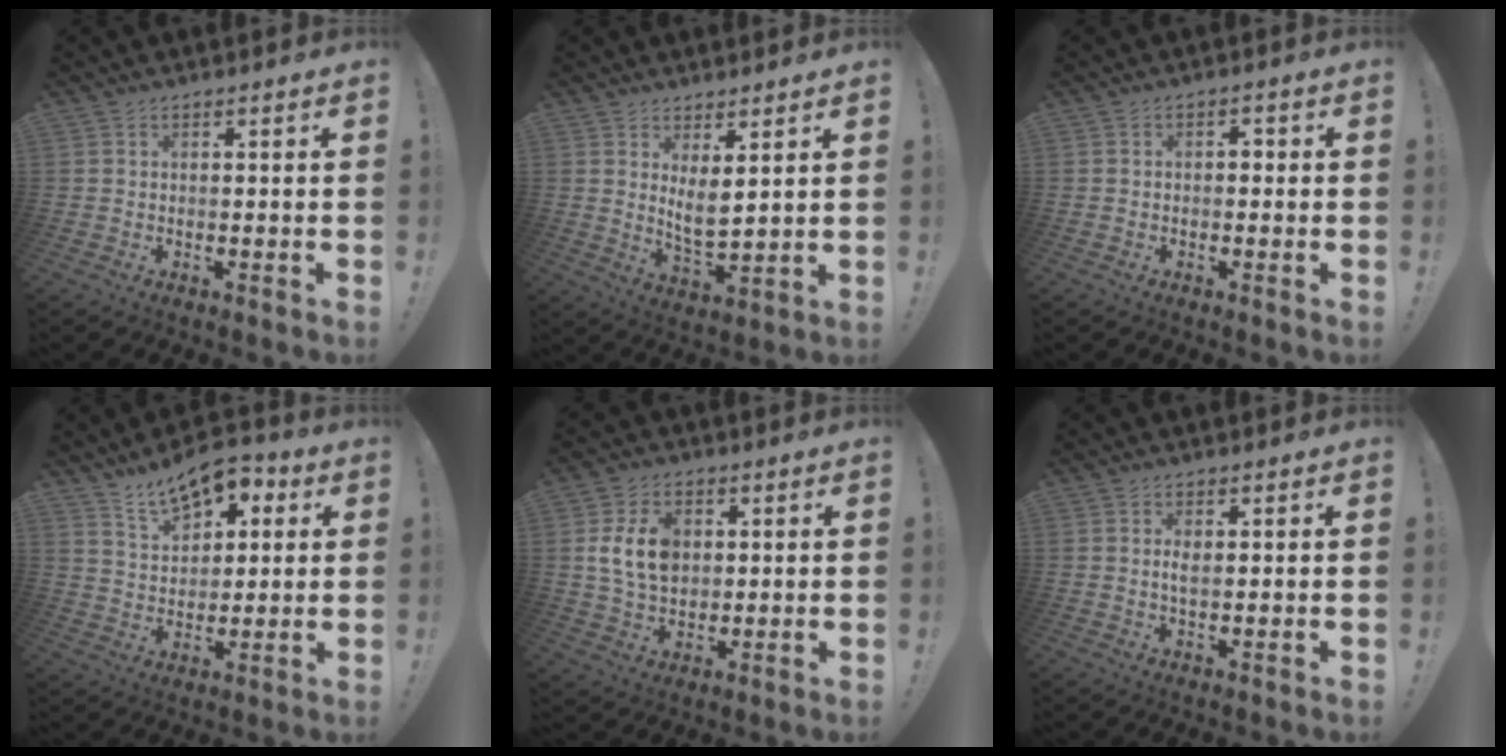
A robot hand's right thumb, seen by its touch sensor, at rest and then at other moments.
{"total": 6.6, "force": [3.5, 1.9, 5.3], "torque": [-0.083, -0.030, 0.059]}
{"total": 1.4, "force": [-1.1, 0.7, 0.6], "torque": [-0.016, 0.007, -0.020]}
{"total": 11.4, "force": [7.8, 6.5, 5.1], "torque": [-0.087, -0.046, 0.150]}
{"total": 11.4, "force": [2.0, 8.2, 7.6], "torque": [-0.140, 0.005, 0.038]}
{"total": 2.1, "force": [0.6, 1.0, 1.8], "torque": [-0.021, -0.005, 0.006]}